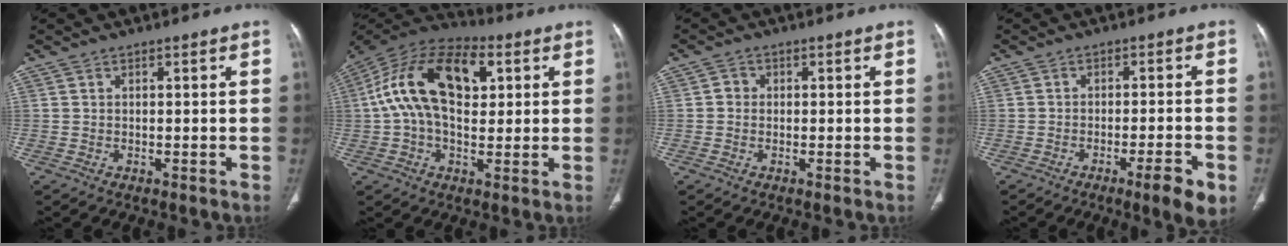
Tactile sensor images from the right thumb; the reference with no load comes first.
{"total": 18.9, "force": [4.2, 10.8, 15.0], "torque": [-0.261, 0.030, 0.061]}
{"total": 1.5, "force": [-0.1, 1.4, 0.6], "torque": [-0.001, 0.005, -0.007]}
{"total": 6.6, "force": [-3.3, 0.8, 5.7], "torque": [-0.081, 0.006, -0.045]}